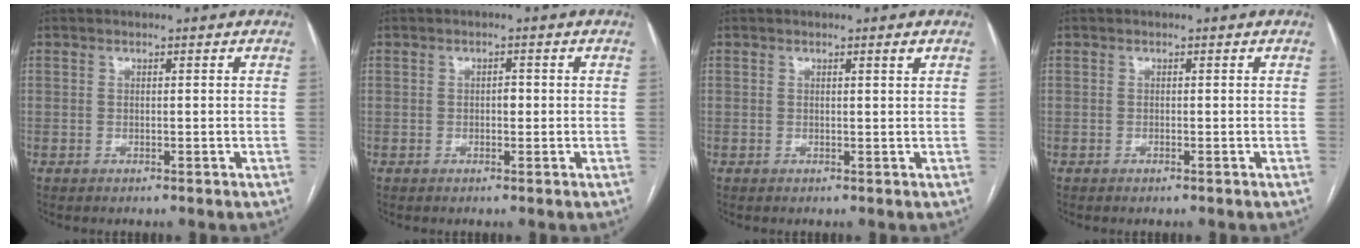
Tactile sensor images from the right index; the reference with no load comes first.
{"total": 1.1, "force": [-0.1, 0.7, 0.9], "torque": [-0.012, 0.003, -0.001]}
{"total": 0.8, "force": [0.5, -0.1, 0.7], "torque": [-0.012, -0.002, 0.010]}
{"total": 0.0}